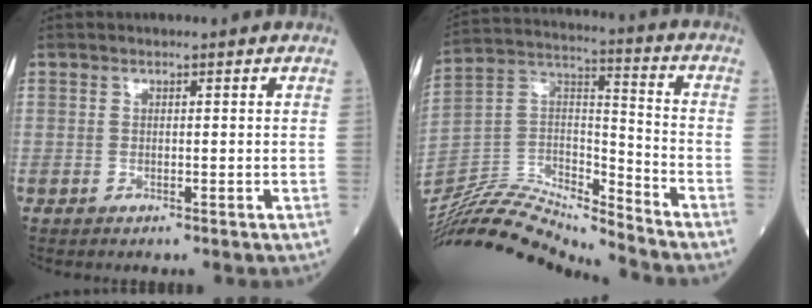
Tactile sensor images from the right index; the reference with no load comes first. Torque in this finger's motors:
{"motor_torque": [-1.01, -0.97, -0.25, -0.13]}